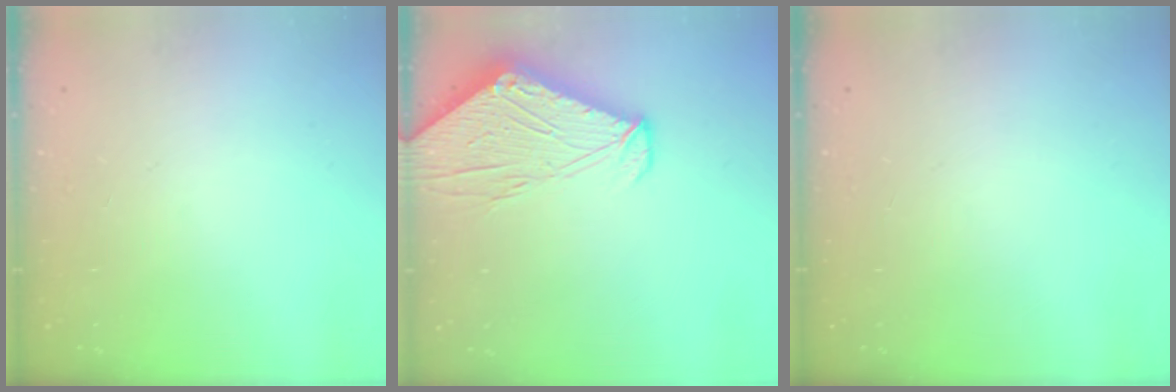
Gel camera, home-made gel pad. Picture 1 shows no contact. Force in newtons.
{"total": 10.2, "press": 10.1, "slide": 1.3}
{"total": 0.0}